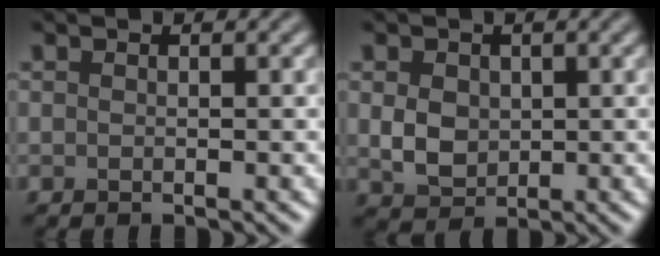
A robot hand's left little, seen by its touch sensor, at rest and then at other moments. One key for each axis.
{"total": 3.0, "fx": 0.4, "fy": 2.4, "fz": 1.7, "tx": -0.038, "ty": -0.004, "tz": 0.007}